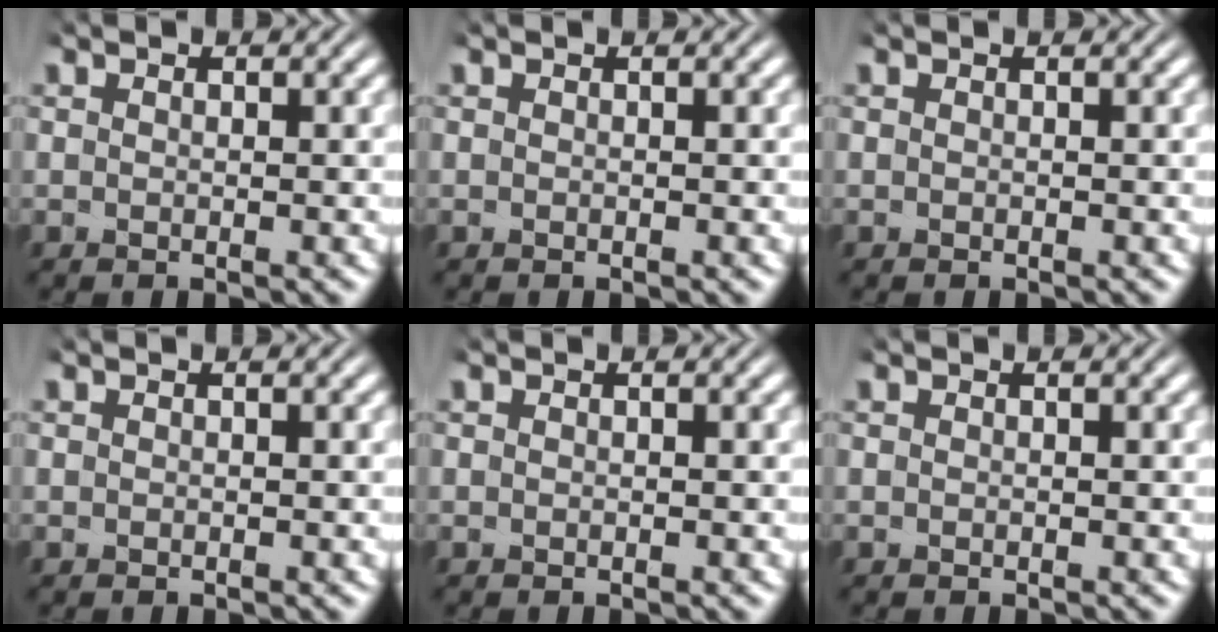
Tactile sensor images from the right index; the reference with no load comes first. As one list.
[{"total": 0.0}, {"total": 0.0}, {"total": 0.0}, {"total": 0.0}, {"total": 0.0}]